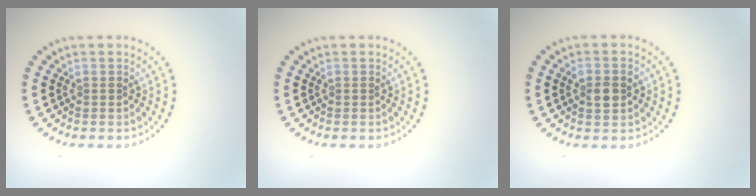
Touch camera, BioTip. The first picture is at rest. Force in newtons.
{"total": 0.0}
{"total": 2.1, "press": 2.0, "slide": 0.3}